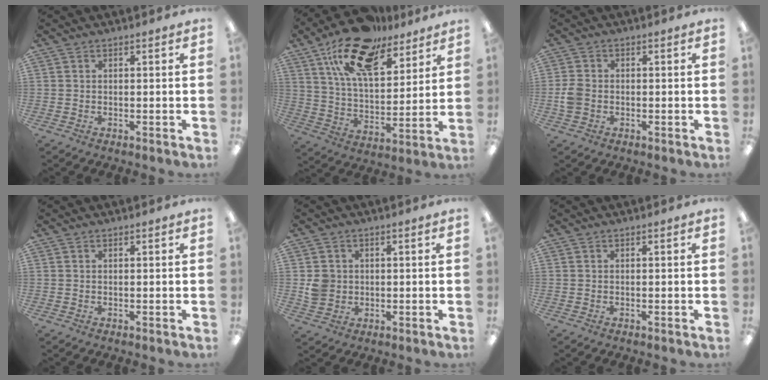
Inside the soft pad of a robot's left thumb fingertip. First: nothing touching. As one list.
[{"total": 18.7, "force": [13.0, 8.0, 10.8], "torque": [-0.193, -0.061, 0.229]}, {"total": 4.2, "force": [-0.8, 3.3, 2.6], "torque": [-0.049, 0.007, -0.013]}, {"total": 0.0}, {"total": 4.9, "force": [0.4, 4.6, 1.6], "torque": [-0.020, 0.007, 0.008]}, {"total": 0.0}]